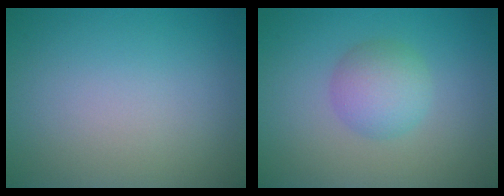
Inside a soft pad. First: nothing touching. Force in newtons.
{"total": 3.3, "press": 3.3, "slide": 0.1}